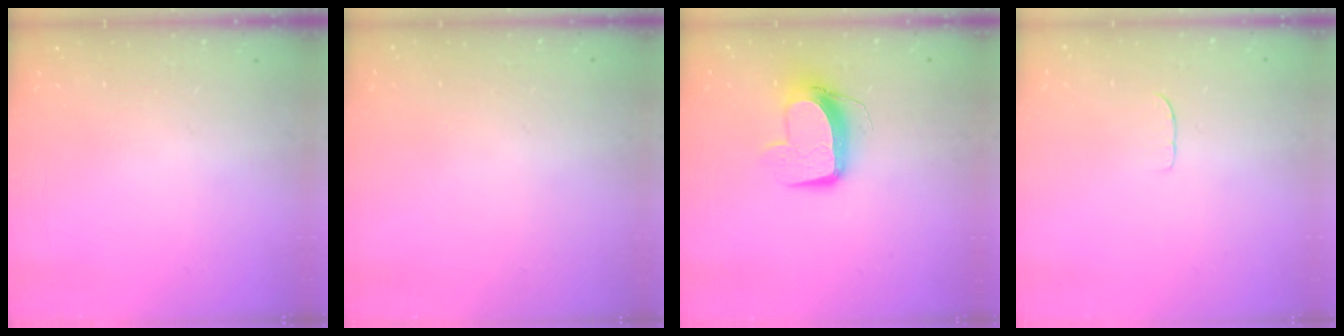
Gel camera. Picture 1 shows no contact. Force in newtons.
{"total": 0.0}
{"total": 10.7, "press": 10.6, "slide": 1.1}
{"total": 3.1, "press": 3.1, "slide": 0.2}